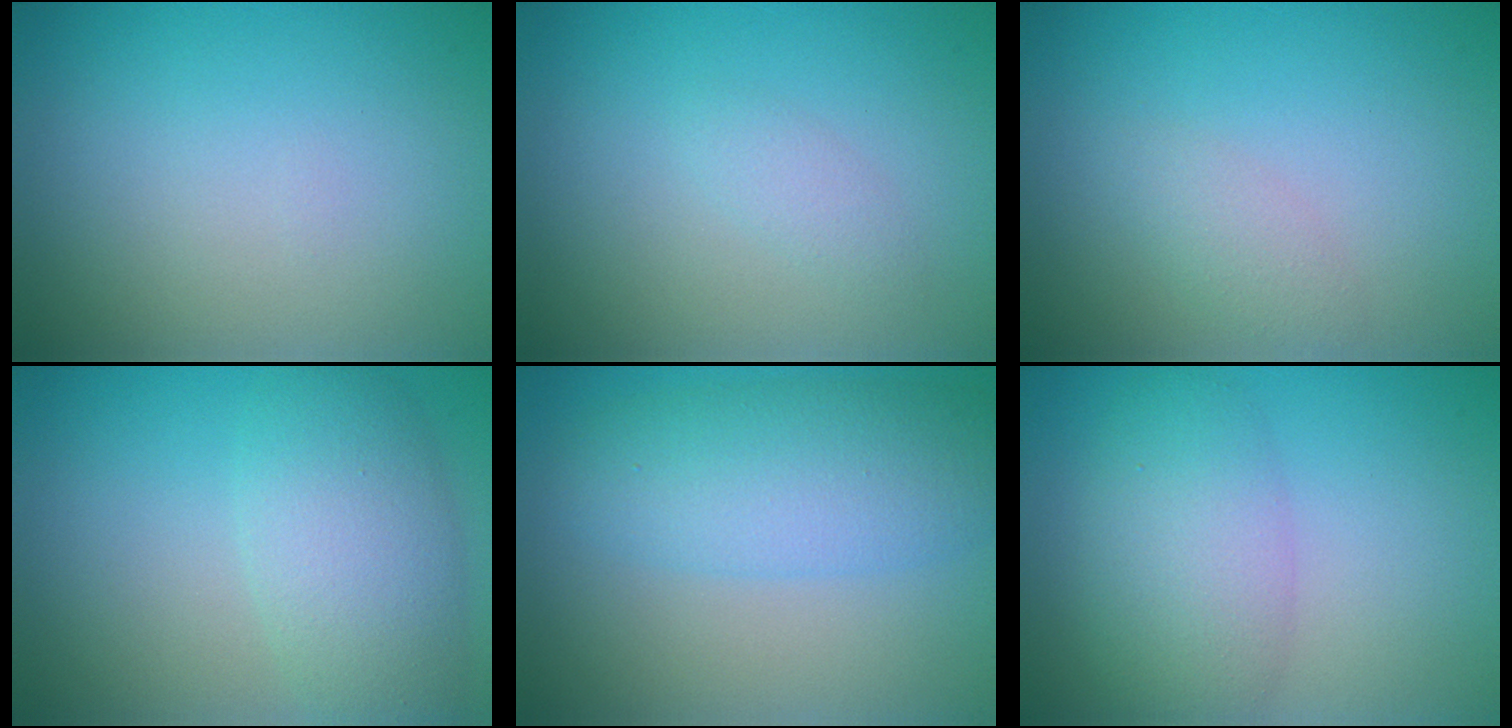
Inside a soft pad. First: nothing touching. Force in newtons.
{"total": 1.0, "press": 1.0, "slide": 0.1}
{"total": 1.5, "press": 1.5, "slide": 0.0}
{"total": 5.1, "press": 5.1, "slide": 0.2}
{"total": 5.4, "press": 5.4, "slide": 0.2}
{"total": 4.8, "press": 4.8, "slide": 0.2}